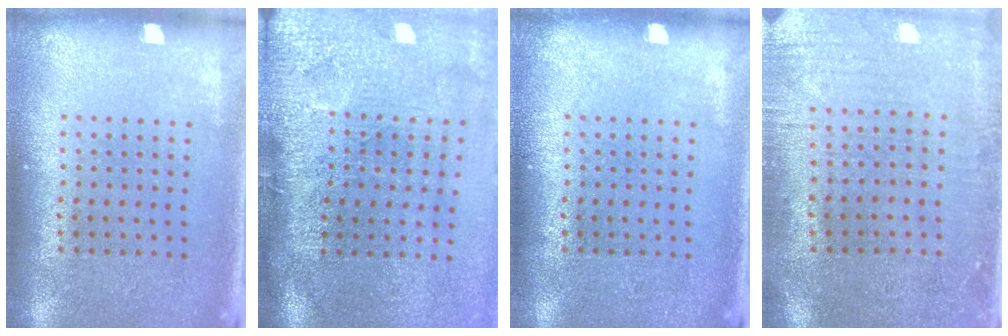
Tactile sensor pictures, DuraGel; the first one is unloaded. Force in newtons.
{"total": 4.7, "press": 3.7, "slide": 2.9}
{"total": 0.0}
{"total": 0.5, "press": 0.3, "slide": 0.5}